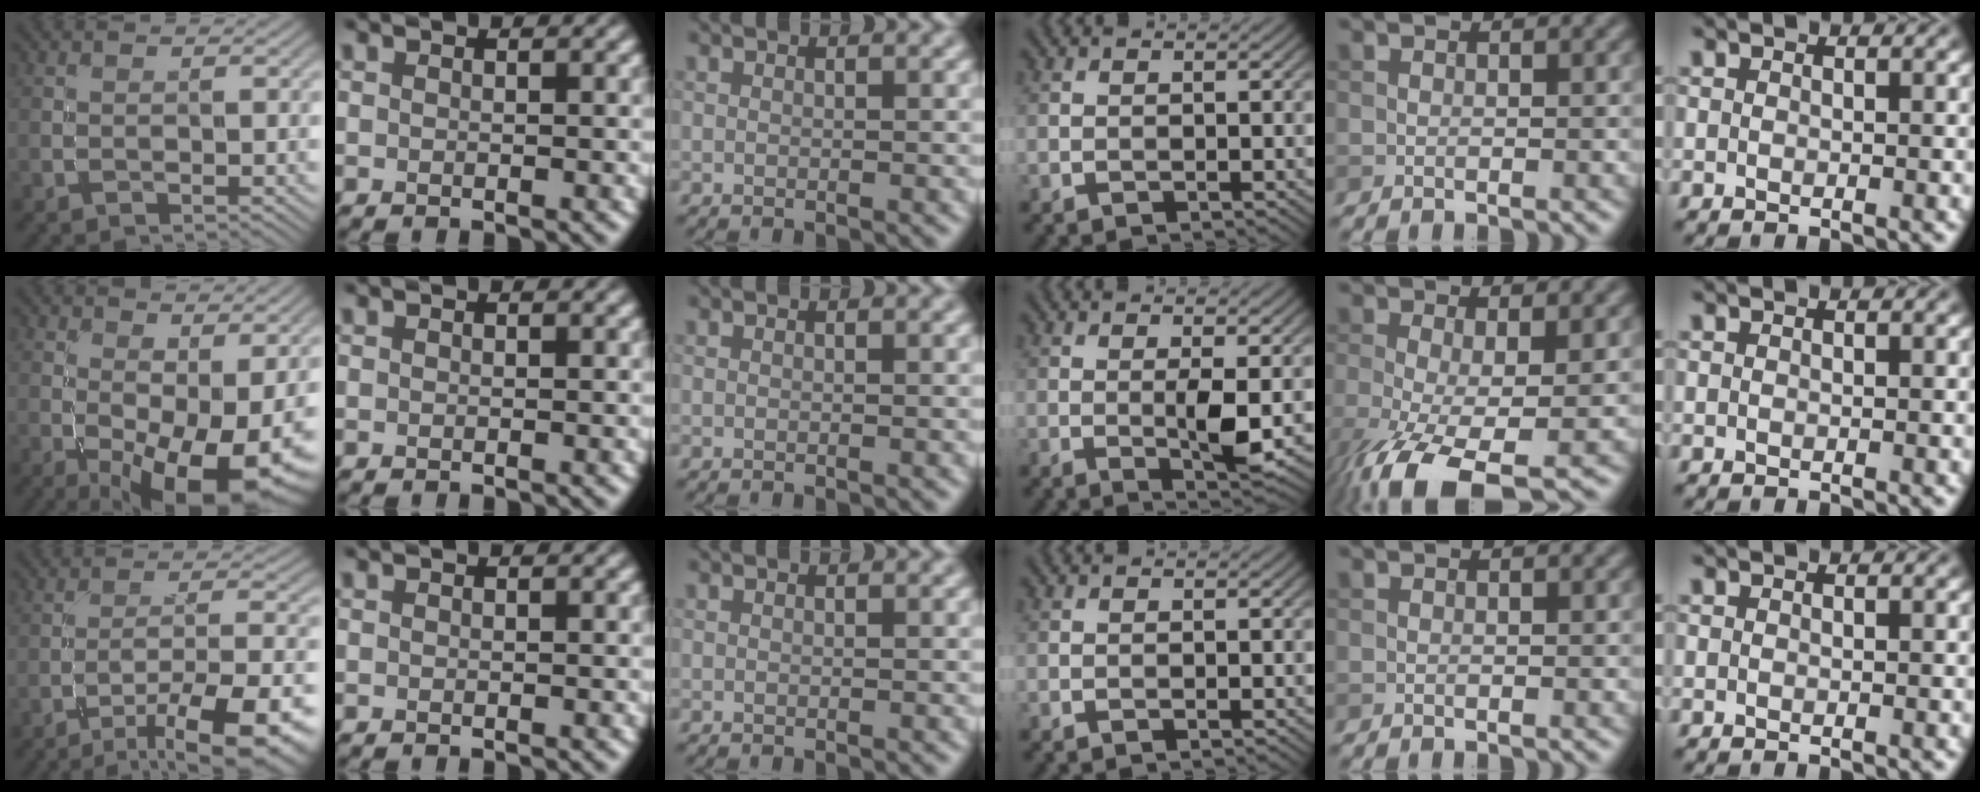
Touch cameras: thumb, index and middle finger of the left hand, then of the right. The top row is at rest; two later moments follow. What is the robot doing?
{"motion": "screw", "object": "medicine bottle"}